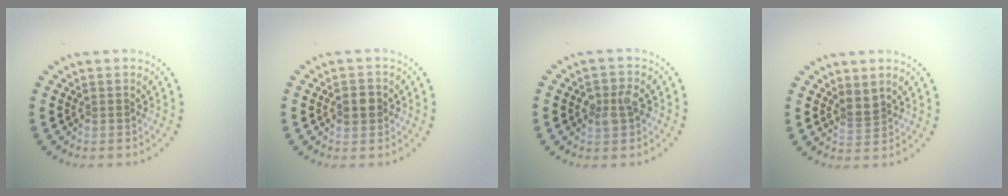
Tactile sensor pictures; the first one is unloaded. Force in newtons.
{"total": 1.9, "press": 1.9, "slide": 0.3}
{"total": 2.5, "press": 2.5, "slide": 0.1}
{"total": 1.5, "press": 1.0, "slide": 1.1}